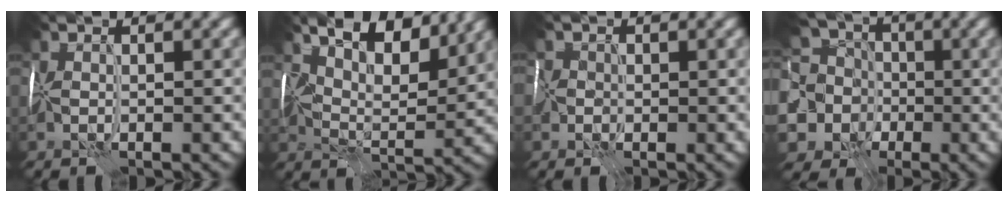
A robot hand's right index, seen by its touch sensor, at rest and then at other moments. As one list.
[{"total": 9.7, "force": [6.6, 3.6, 6.2], "torque": [-0.100, 0.005, 0.088]}, {"total": 3.4, "force": [-0.8, 3.0, 1.4], "torque": [-0.041, 0.001, -0.015]}, {"total": 11.5, "force": [-1.9, 10.3, 4.8], "torque": [-0.120, -0.002, -0.065]}]